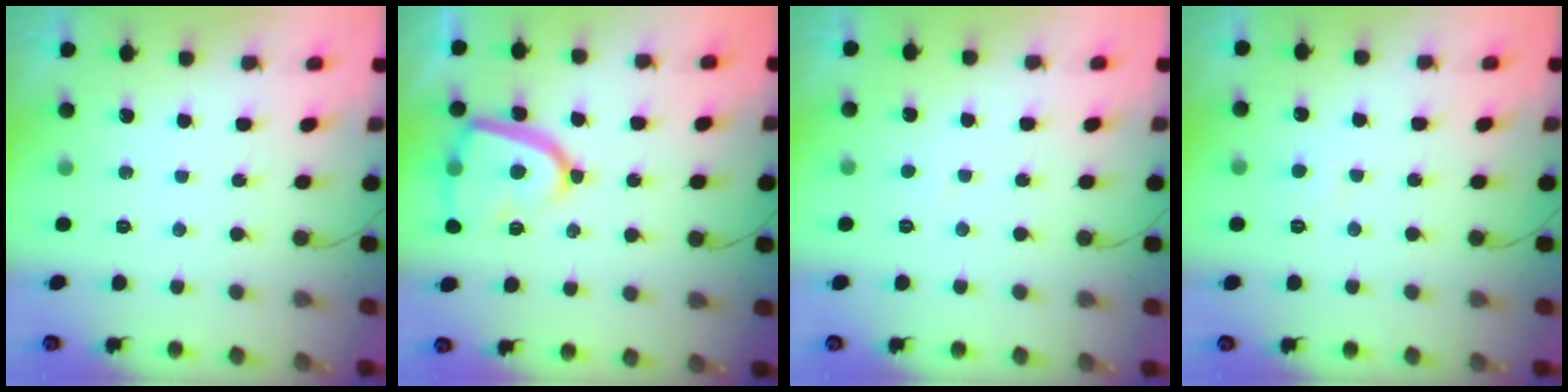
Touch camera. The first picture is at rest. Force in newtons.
{"total": 15.6, "press": 15.5, "slide": 1.6}
{"total": 1.8, "press": 1.8, "slide": 0.2}
{"total": 4.3, "press": 4.2, "slide": 0.4}